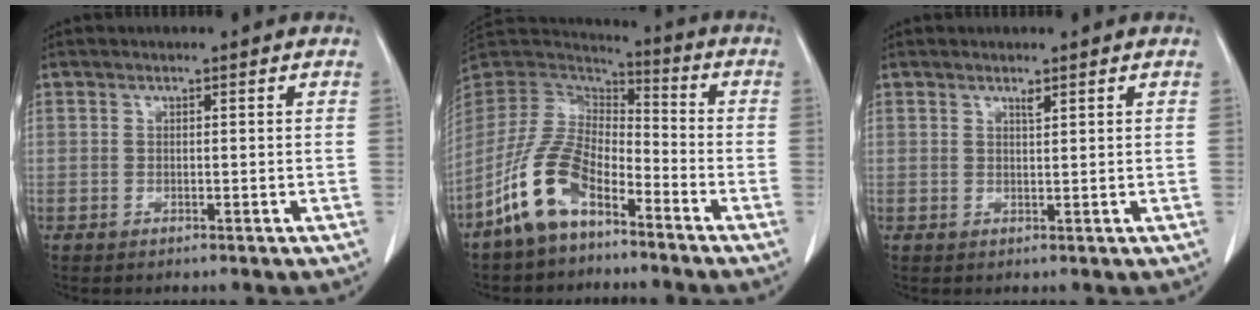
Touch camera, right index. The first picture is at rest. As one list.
[{"total": 12.2, "force": [-7.5, 5.3, 8.0], "torque": [-0.179, 0.007, -0.151]}, {"total": 0.9, "force": [0.7, 0.0, 0.6], "torque": [-0.010, -0.005, 0.012]}]